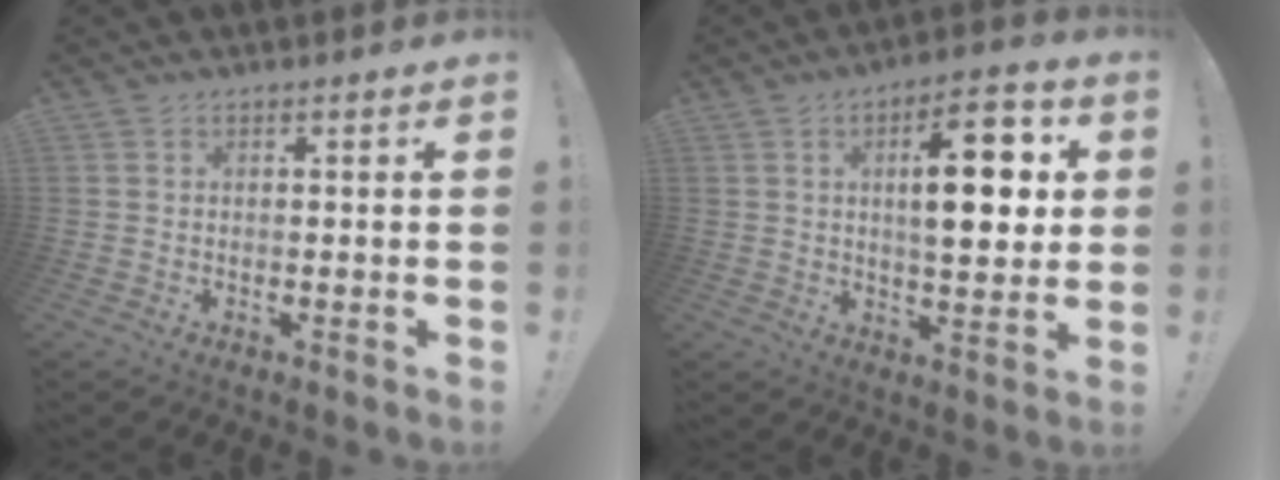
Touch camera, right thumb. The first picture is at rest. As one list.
[{"total": 15.1, "force": [3.3, 5.6, 13.6], "torque": [-0.193, 0.001, 0.046]}]